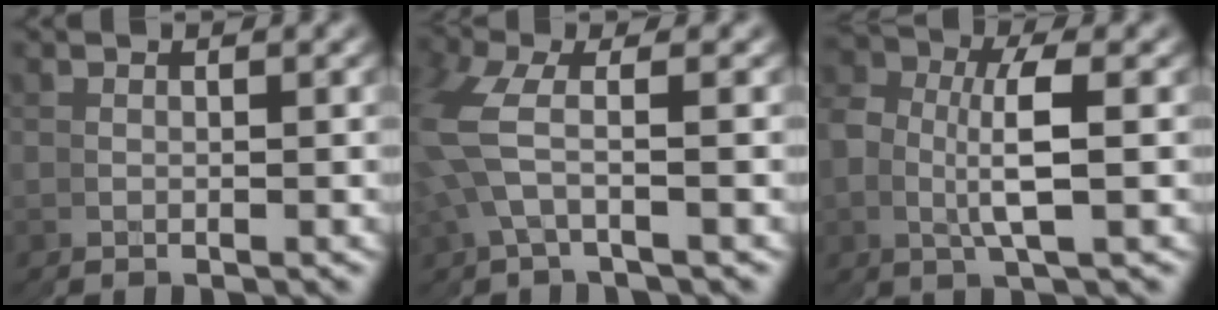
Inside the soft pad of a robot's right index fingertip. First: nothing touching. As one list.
[{"total": 3.7, "force": [1.8, 2.7, 1.7], "torque": [-0.071, 0.009, 0.028]}, {"total": 3.6, "force": [0.6, 1.7, 3.1], "torque": [-0.061, 0.008, 0.005]}]